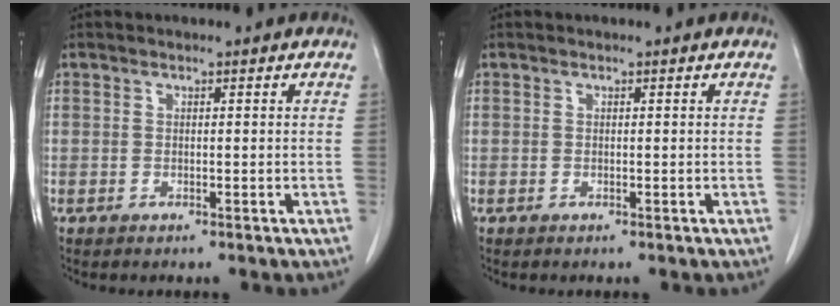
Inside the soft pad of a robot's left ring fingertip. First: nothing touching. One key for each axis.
{"total": 0.0}